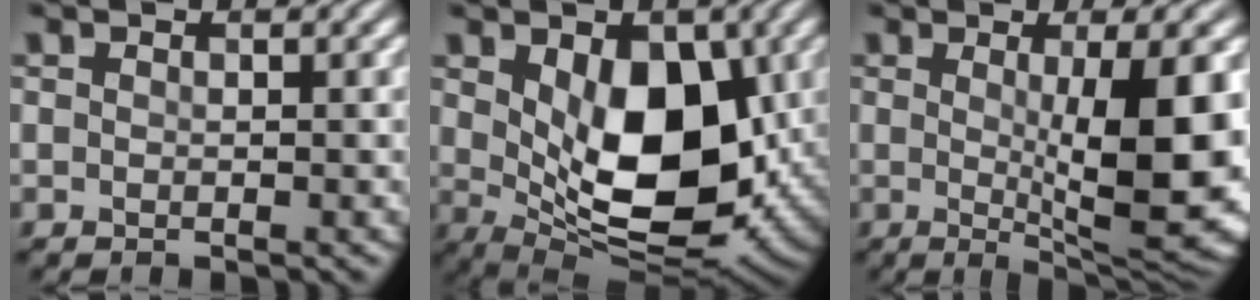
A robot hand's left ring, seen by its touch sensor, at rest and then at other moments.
{"total": 10.6, "force": [1.1, 6.0, 8.7], "torque": [-0.135, -0.021, 0.030]}
{"total": 10.6, "force": [0.1, 2.7, 10.2], "torque": [-0.135, -0.017, 0.009]}